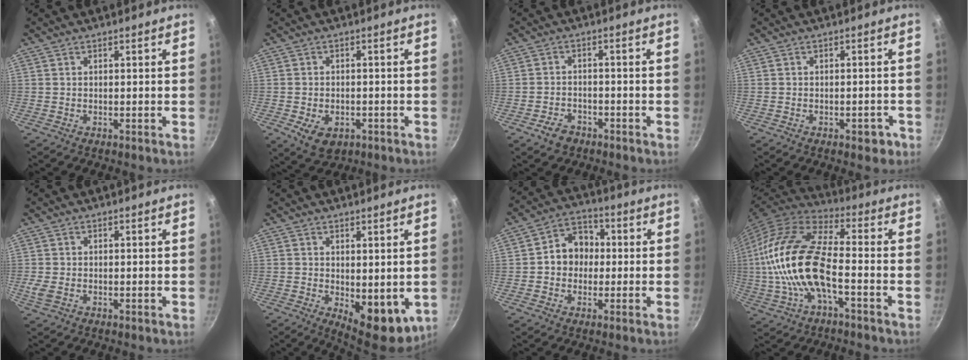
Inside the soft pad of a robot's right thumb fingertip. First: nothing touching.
{"total": 6.6, "force": [-2.3, 4.5, 4.2], "torque": [-0.058, 0.005, -0.027]}
{"total": 4.2, "force": [-2.7, 2.8, 1.6], "torque": [-0.021, 0.028, -0.041]}
{"total": 3.2, "force": [-1.6, 1.8, 2.0], "torque": [-0.005, 0.022, -0.010]}
{"total": 2.4, "force": [-0.5, 1.6, 1.7], "torque": [-0.034, -0.002, -0.008]}
{"total": 9.3, "force": [-0.5, 4.8, 8.0], "torque": [-0.081, -0.013, 0.007]}
{"total": 8.8, "force": [0.0, 7.5, 4.7], "torque": [-0.031, 0.021, -0.015]}
{"total": 19.4, "force": [-3.0, 8.4, 17.2], "torque": [-0.334, 0.031, -0.068]}